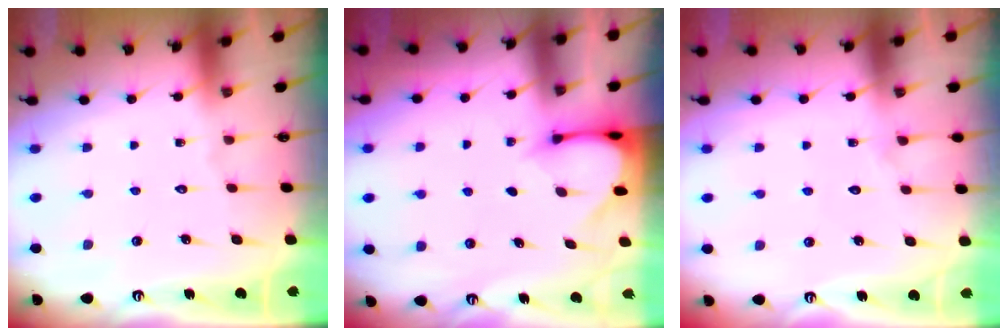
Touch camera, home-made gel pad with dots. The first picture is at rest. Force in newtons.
{"total": 3.5, "press": 3.4, "slide": 0.3}
{"total": 4.9, "press": 4.8, "slide": 0.6}